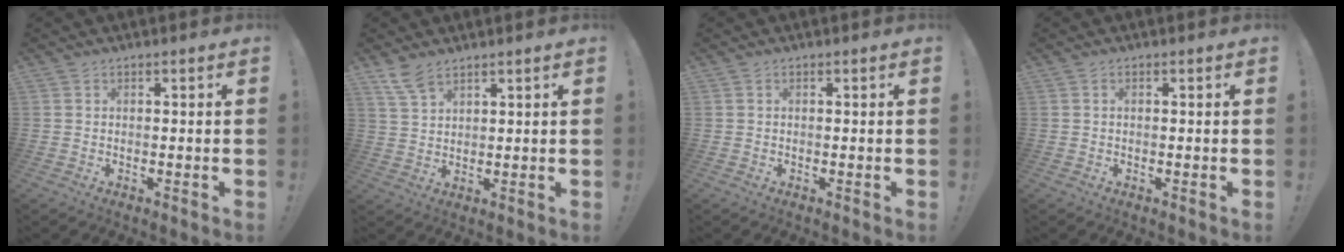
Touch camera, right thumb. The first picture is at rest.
{"total": 5.7, "force": [4.4, 2.1, 2.9], "torque": [-0.055, -0.021, 0.084]}
{"total": 0.0}
{"total": 0.0}